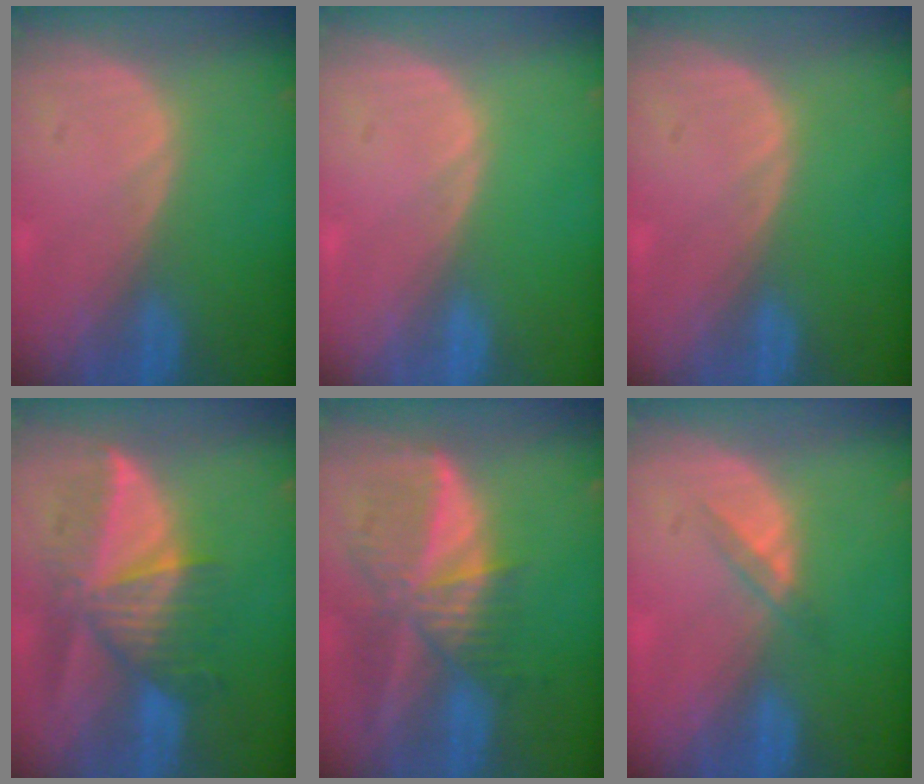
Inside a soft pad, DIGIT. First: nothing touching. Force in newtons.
{"total": 0.0}
{"total": 0.0}
{"total": 8.4, "press": 7.9, "slide": 3.0}
{"total": 9.4, "press": 8.1, "slide": 4.7}
{"total": 1.9, "press": 1.7, "slide": 1.0}